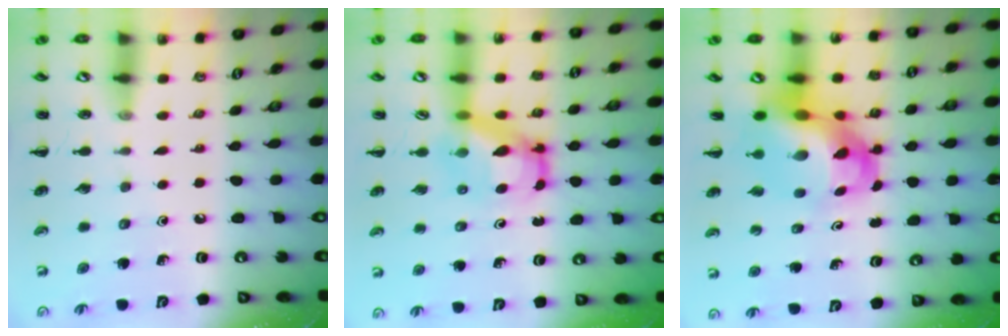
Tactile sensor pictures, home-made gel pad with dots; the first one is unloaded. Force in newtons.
{"total": 5.8, "press": 5.8, "slide": 0.8}
{"total": 7.9, "press": 7.6, "slide": 2.3}